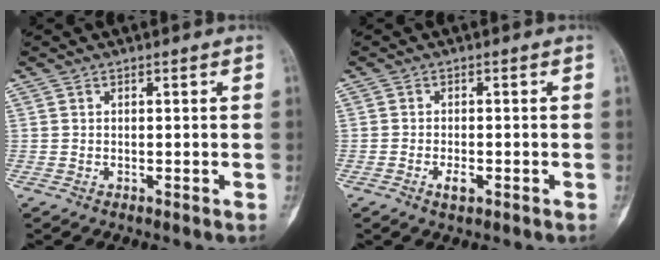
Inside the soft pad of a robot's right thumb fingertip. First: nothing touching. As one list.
[{"total": 2.4, "force": [-1.1, 1.1, 1.8], "torque": [-0.029, 0.005, -0.020]}]